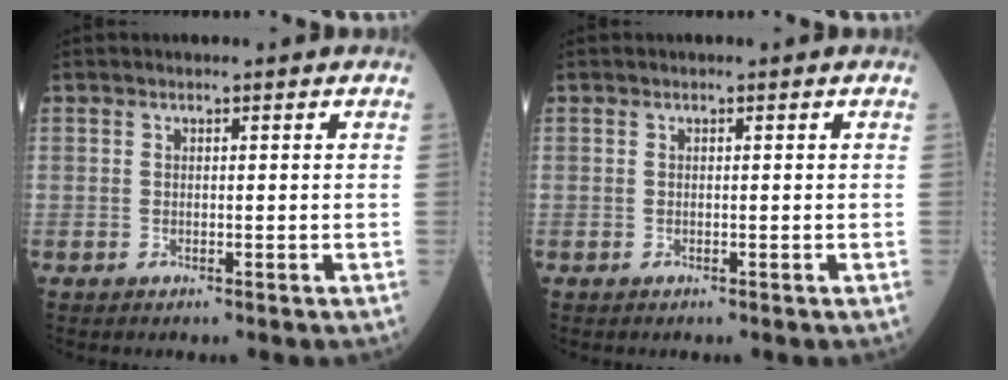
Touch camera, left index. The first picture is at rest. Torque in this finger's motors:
{"motor_torque": [-0.06, 0.07, -0.01, 0.00]}